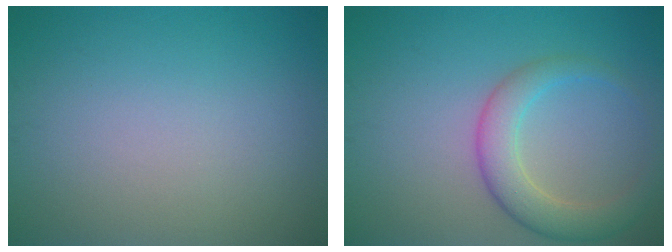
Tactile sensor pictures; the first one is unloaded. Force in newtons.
{"total": 4.1, "press": 4.1, "slide": 0.3}